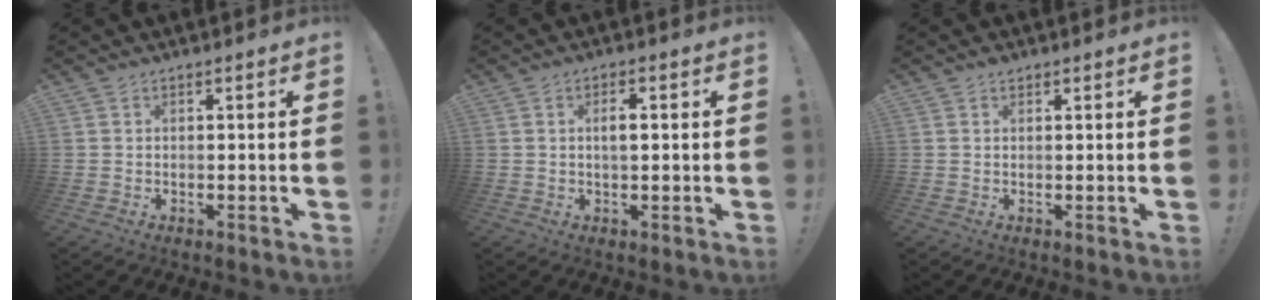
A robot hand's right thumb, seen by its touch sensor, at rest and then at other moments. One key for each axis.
{"total": 3.2, "fx": 0.3, "fy": 1.4, "fz": 2.9, "tx": -0.043, "ty": 0.002, "tz": 0.000}
{"total": 1.0, "fx": 0.8, "fy": 0.6, "fz": 0.1, "tx": 0.003, "ty": 0.001, "tz": 0.014}